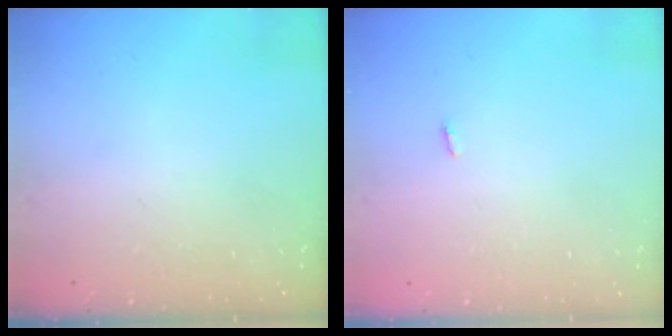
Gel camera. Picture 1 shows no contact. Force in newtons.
{"total": 2.8, "press": 1.8, "slide": 2.2}